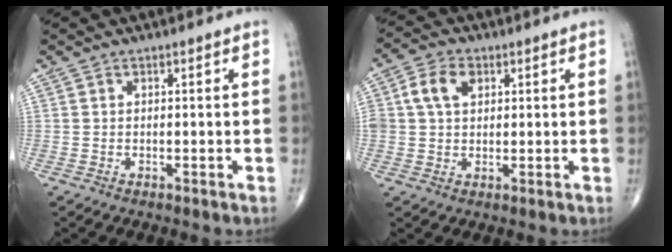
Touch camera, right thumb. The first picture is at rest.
{"total": 6.7, "force": [2.0, 4.7, 4.4], "torque": [-0.078, 0.010, 0.034]}